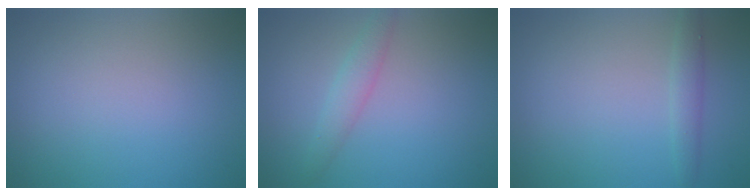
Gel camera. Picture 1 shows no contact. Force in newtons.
{"total": 1.8, "press": 1.8, "slide": 0.1}
{"total": 1.5, "press": 1.5, "slide": 0.0}